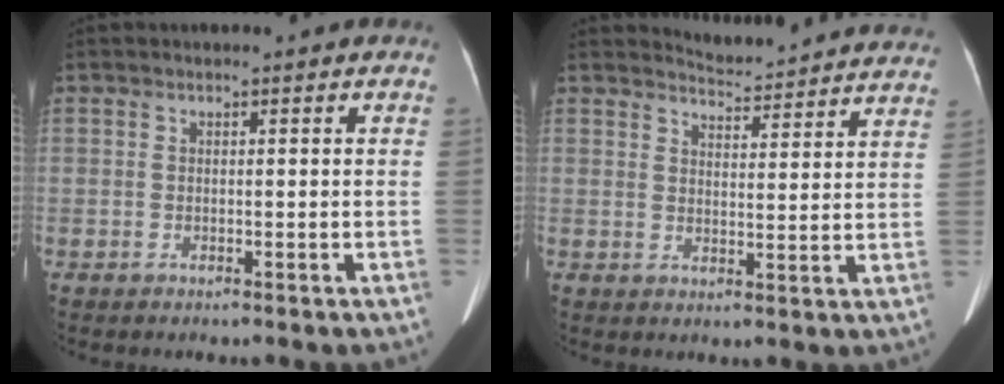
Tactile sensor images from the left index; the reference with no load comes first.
{"total": 13.9, "force": [13.7, 1.2, 2.1], "torque": [-0.016, -0.039, 0.149]}